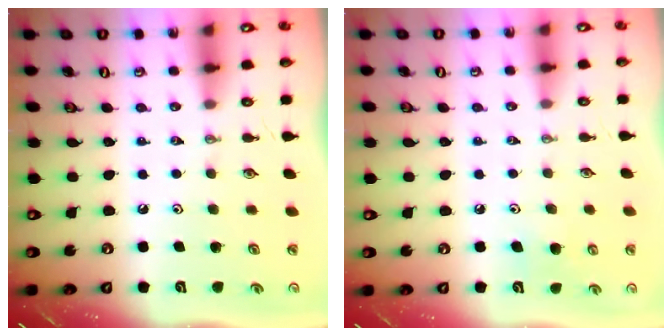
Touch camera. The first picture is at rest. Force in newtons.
{"total": 6.9, "press": 6.7, "slide": 1.6}